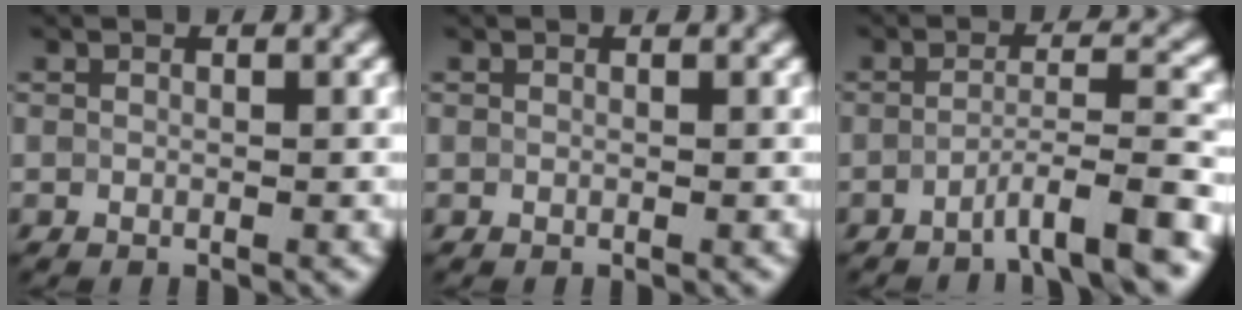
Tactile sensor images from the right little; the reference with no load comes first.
{"total": 0.0}
{"total": 5.1, "force": [-3.3, 0.5, 3.9], "torque": [-0.062, 0.009, -0.066]}